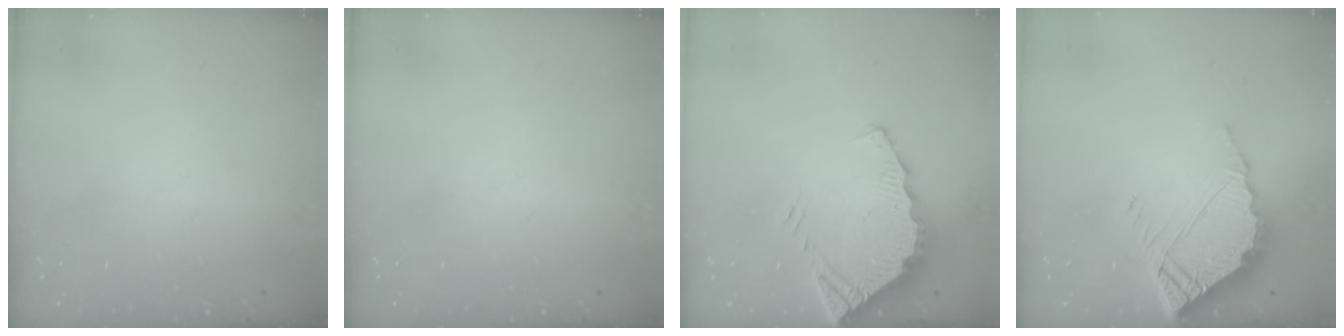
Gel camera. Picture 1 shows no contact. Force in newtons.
{"total": 0.0}
{"total": 3.9, "press": 3.9, "slide": 0.3}
{"total": 8.0, "press": 7.9, "slide": 0.5}